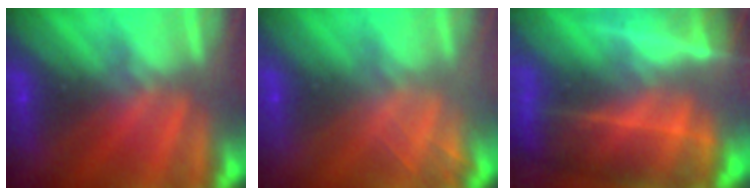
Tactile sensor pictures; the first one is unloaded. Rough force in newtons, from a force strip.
{"total": 2.1}
{"total": 7.0}